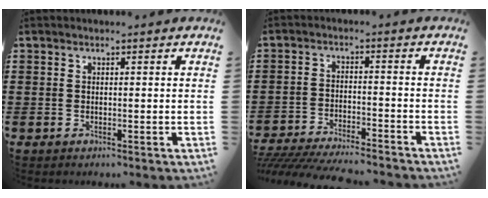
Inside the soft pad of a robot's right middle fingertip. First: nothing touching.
{"total": 5.5, "force": [-5.4, 0.3, 1.4], "torque": [-0.032, -0.005, -0.106]}